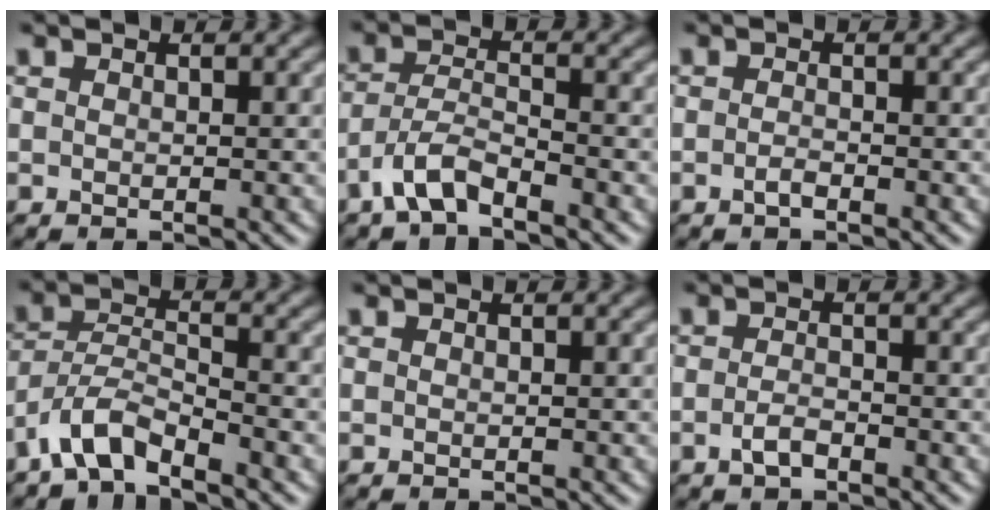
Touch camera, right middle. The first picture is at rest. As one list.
[{"total": 3.6, "force": [-2.5, 1.0, 2.3], "torque": [-0.052, 0.008, -0.058]}, {"total": 1.0, "force": [-0.6, 0.3, 0.7], "torque": [-0.018, 0.001, -0.012]}, {"total": 4.2, "force": [-3.3, 1.2, 2.3], "torque": [-0.046, 0.007, -0.074]}, {"total": 0.0}, {"total": 1.6, "force": [-0.9, 0.7, 1.1], "torque": [-0.026, 0.000, -0.021]}]